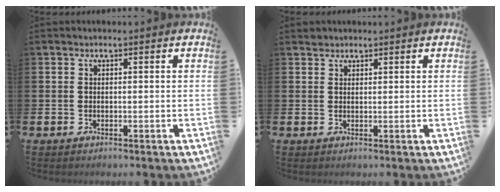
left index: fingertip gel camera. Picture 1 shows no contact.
{"total": 1.4, "force": [1.3, 0.5, -0.2], "torque": [0.010, 0.000, 0.023]}